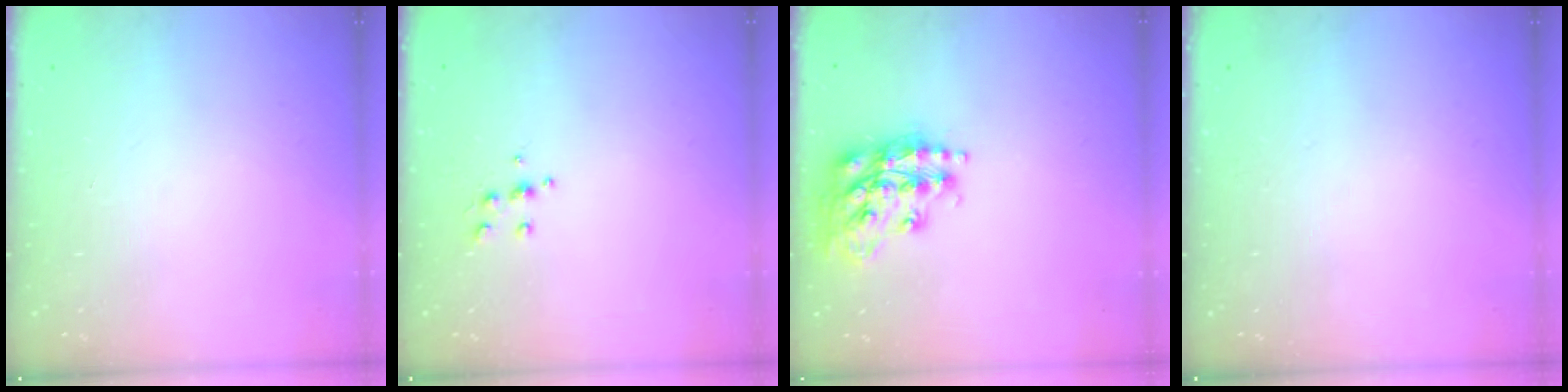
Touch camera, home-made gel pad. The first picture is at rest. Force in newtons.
{"total": 5.5, "press": 5.4, "slide": 0.9}
{"total": 17.7, "press": 17.6, "slide": 1.4}
{"total": 0.0}